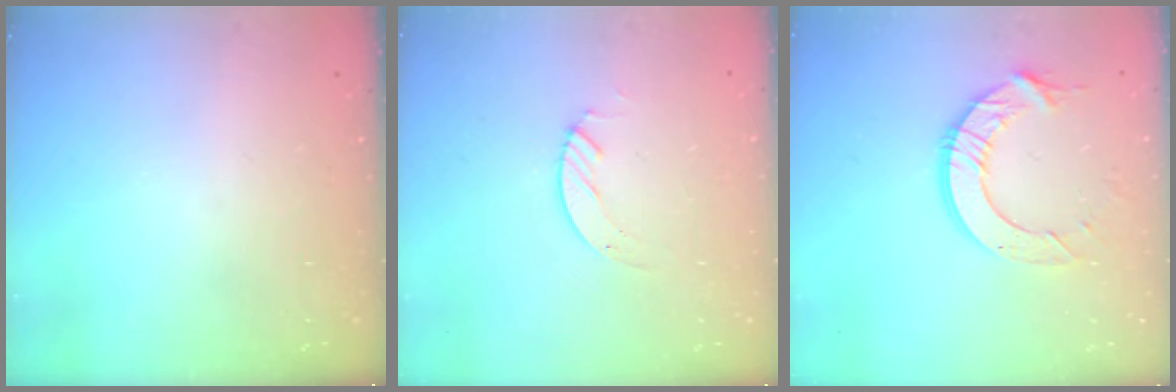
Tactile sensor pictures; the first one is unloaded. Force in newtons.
{"total": 2.1, "press": 2.1, "slide": 0.2}
{"total": 11.2, "press": 11.1, "slide": 1.3}